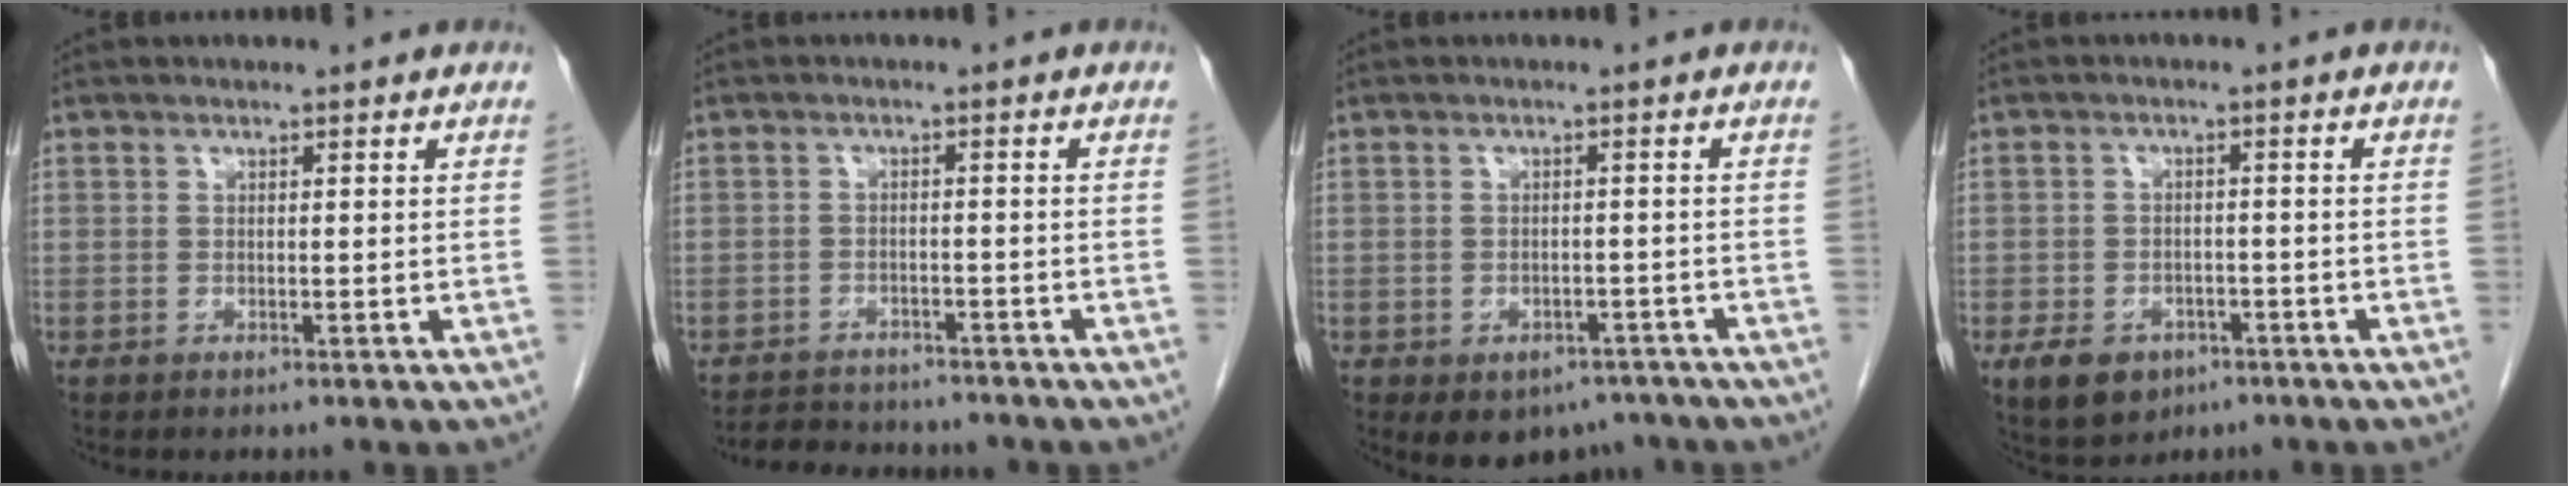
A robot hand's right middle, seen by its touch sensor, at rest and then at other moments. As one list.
[{"total": 7.1, "force": [-6.6, 2.0, 1.5], "torque": [-0.028, -0.002, -0.093]}, {"total": 6.9, "force": [-4.9, 4.3, 2.1], "torque": [-0.020, 0.011, -0.062]}, {"total": 7.5, "force": [-4.3, 5.2, 3.2], "torque": [-0.061, 0.001, -0.059]}]